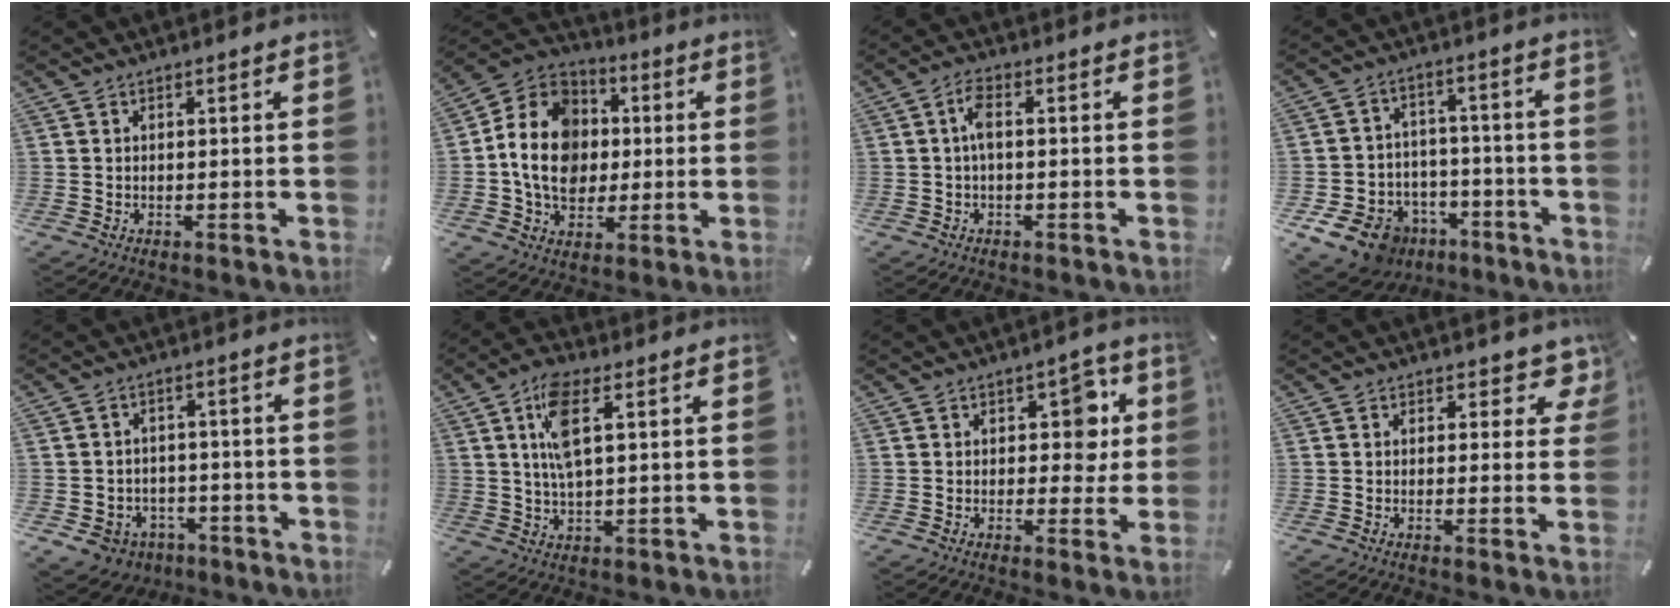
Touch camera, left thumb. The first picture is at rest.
{"total": 15.3, "force": [-0.6, 13.0, 8.1], "torque": [-0.187, 0.024, -0.008]}
{"total": 3.9, "force": [-0.1, 1.5, 3.6], "torque": [-0.076, 0.008, -0.006]}
{"total": 12.8, "force": [-7.5, 9.1, 5.0], "torque": [-0.084, 0.056, -0.125]}
{"total": 6.5, "force": [-3.2, 5.4, 1.7], "torque": [-0.047, 0.024, -0.058]}
{"total": 9.3, "force": [2.9, 3.9, 7.9], "torque": [-0.156, -0.003, 0.044]}
{"total": 8.3, "force": [1.9, 5.8, 5.6], "torque": [-0.054, -0.005, 0.023]}
{"total": 4.5, "force": [2.7, 2.8, 2.3], "torque": [-0.007, -0.015, 0.038]}